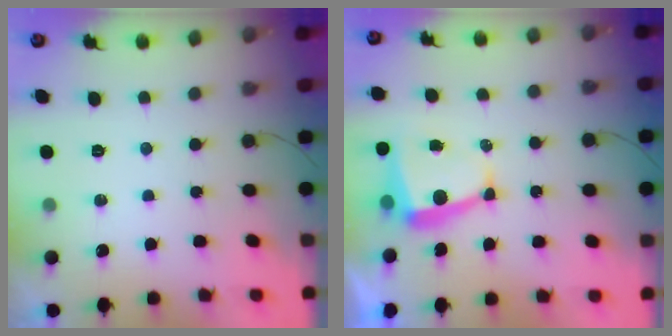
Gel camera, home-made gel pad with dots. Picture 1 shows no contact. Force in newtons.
{"total": 6.0, "press": 6.0, "slide": 0.4}